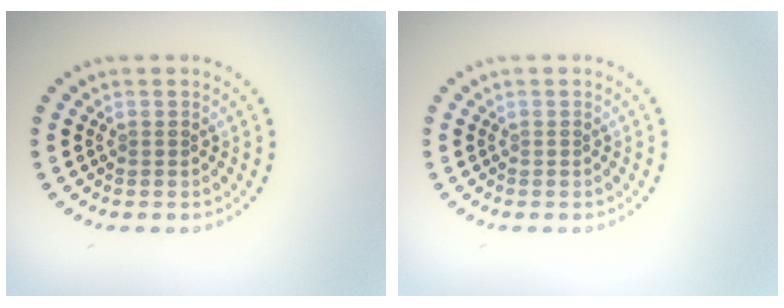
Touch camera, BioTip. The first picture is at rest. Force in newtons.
{"total": 0.0}